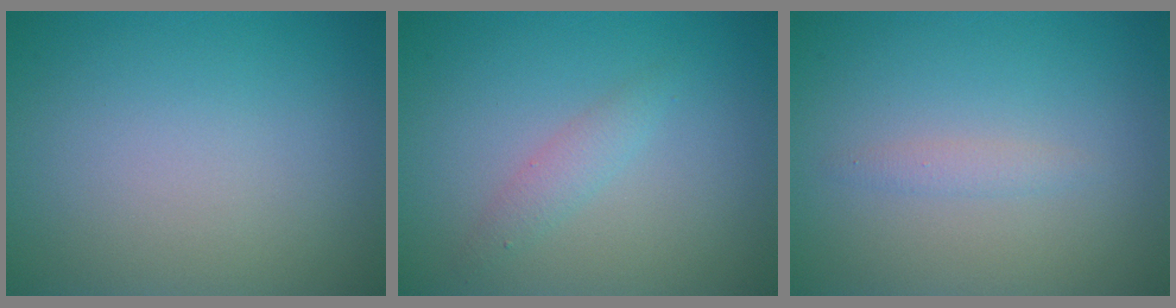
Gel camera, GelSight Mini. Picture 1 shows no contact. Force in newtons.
{"total": 1.5, "press": 1.5, "slide": 0.0}
{"total": 1.0, "press": 1.0, "slide": 0.0}